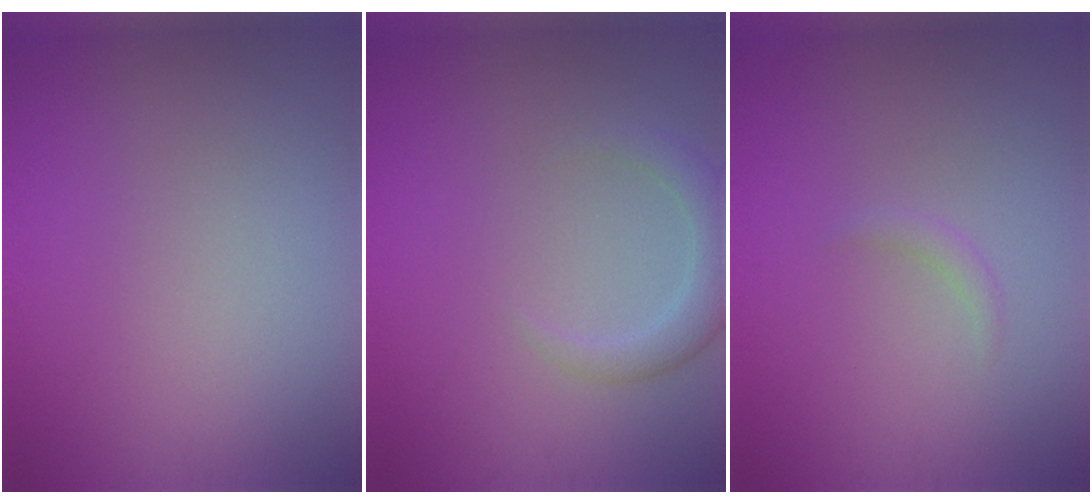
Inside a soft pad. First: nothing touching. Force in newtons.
{"total": 2.4, "press": 2.4, "slide": 0.3}
{"total": 0.8, "press": 0.8, "slide": 0.1}